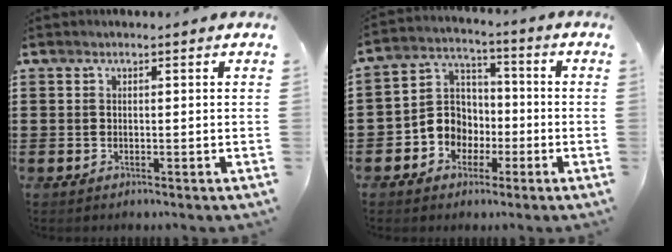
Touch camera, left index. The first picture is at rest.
{"total": 6.7, "force": [-2.2, 6.0, 1.9], "torque": [-0.064, 0.010, -0.046]}